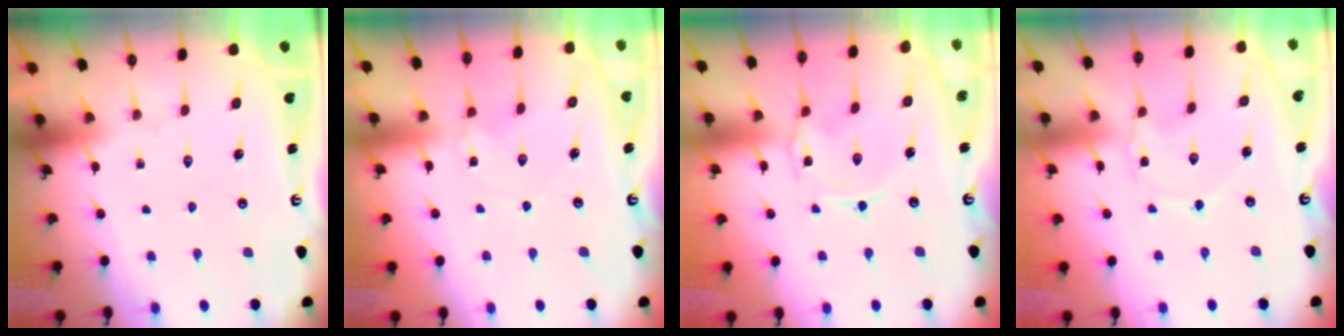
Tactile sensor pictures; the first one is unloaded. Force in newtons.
{"total": 2.3, "press": 2.3, "slide": 0.3}
{"total": 1.1, "press": 1.1, "slide": 0.2}
{"total": 0.7, "press": 0.7, "slide": 0.1}